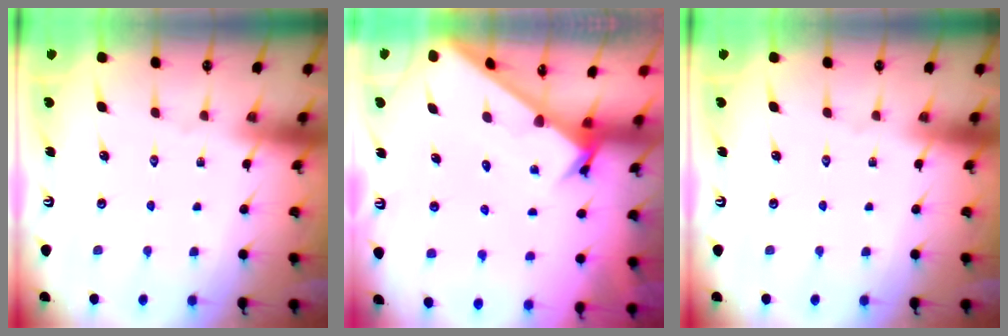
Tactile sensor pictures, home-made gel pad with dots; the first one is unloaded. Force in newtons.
{"total": 2.6, "press": 2.6, "slide": 0.3}
{"total": 0.0}